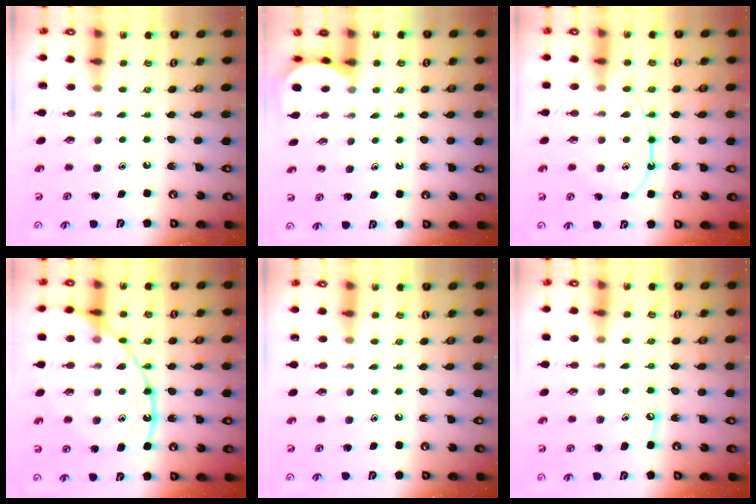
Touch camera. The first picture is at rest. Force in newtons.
{"total": 2.0, "press": 2.0, "slide": 0.2}
{"total": 12.2, "press": 12.1, "slide": 1.0}
{"total": 15.3, "press": 15.2, "slide": 1.6}
{"total": 0.0}
{"total": 4.9, "press": 4.9, "slide": 0.5}